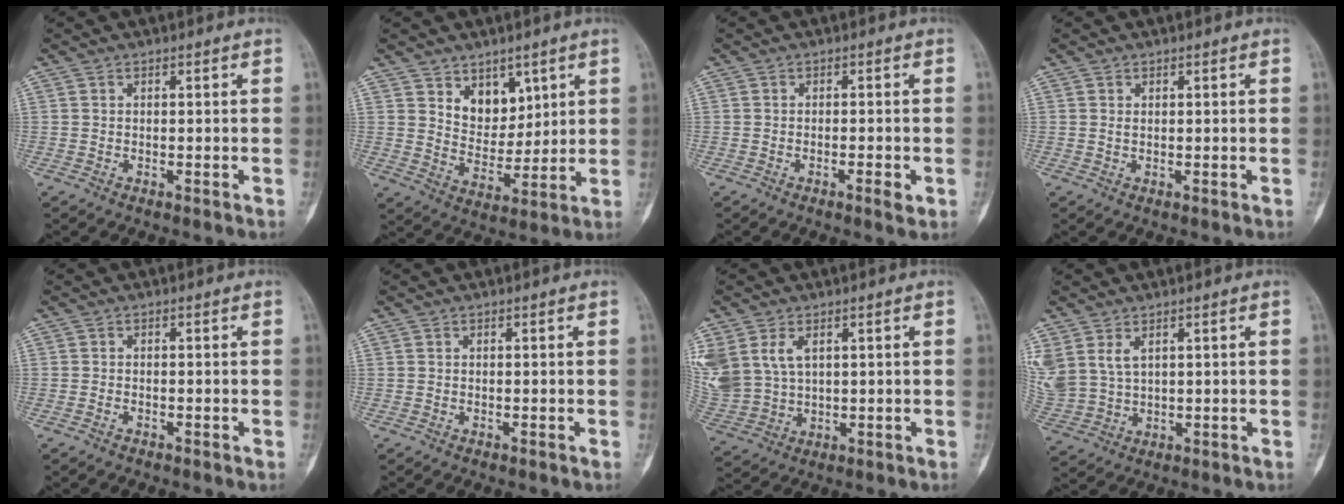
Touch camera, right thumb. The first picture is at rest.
{"total": 8.1, "force": [4.4, 5.7, 3.8], "torque": [-0.023, -0.035, 0.082]}
{"total": 2.4, "force": [-1.0, 0.6, 2.1], "torque": [-0.036, -0.001, -0.017]}
{"total": 0.6, "force": [0.2, 0.4, 0.3], "torque": [-0.005, -0.001, 0.004]}
{"total": 0.6, "force": [-0.5, 0.3, 0.2], "torque": [-0.005, 0.001, -0.011]}
{"total": 0.0}
{"total": 13.3, "force": [4.3, 9.4, 8.3], "torque": [-0.212, 0.001, 0.107]}
{"total": 9.2, "force": [3.9, 6.0, 5.8], "torque": [-0.143, -0.007, 0.095]}